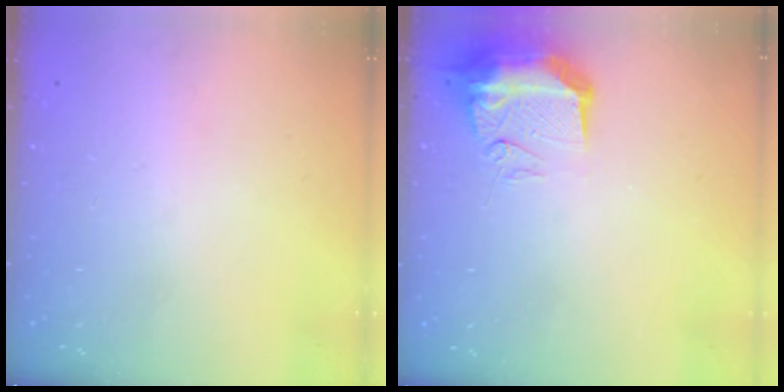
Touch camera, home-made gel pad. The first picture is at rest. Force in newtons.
{"total": 11.0, "press": 10.9, "slide": 1.1}